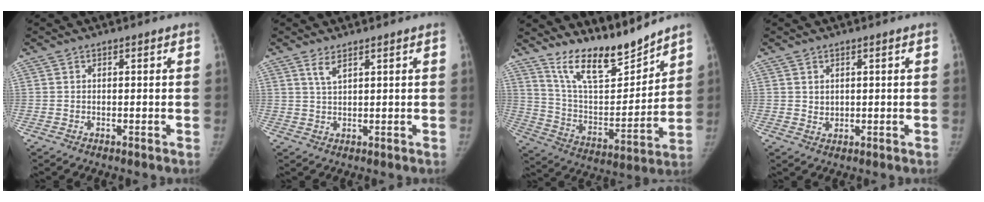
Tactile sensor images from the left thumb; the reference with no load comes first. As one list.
[{"total": 2.6, "force": [1.7, 0.6, 1.8], "torque": [-0.040, -0.009, 0.039]}, {"total": 15.6, "force": [13.7, 3.5, 6.5], "torque": [-0.079, -0.094, 0.254]}, {"total": 1.7, "force": [0.7, 1.3, 0.7], "torque": [-0.006, -0.007, 0.018]}]